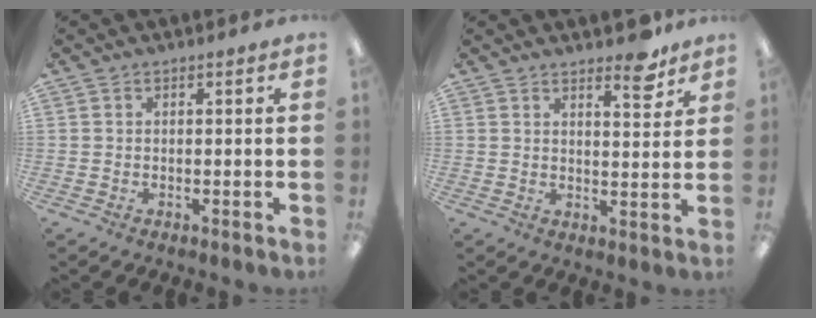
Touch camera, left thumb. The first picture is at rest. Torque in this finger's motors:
{"motor_torque": [0.06, 0.12, -0.29, 0.13, -0.01]}